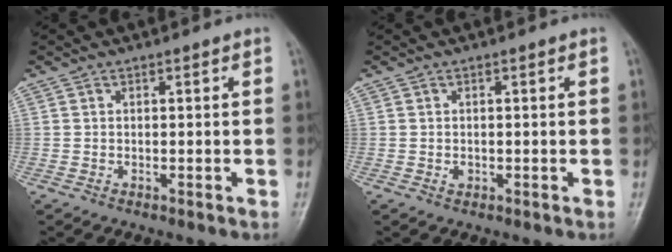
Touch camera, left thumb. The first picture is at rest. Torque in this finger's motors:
{"motor_torque": [-0.06, 0.08, 0.20, 0.07, 0.00]}